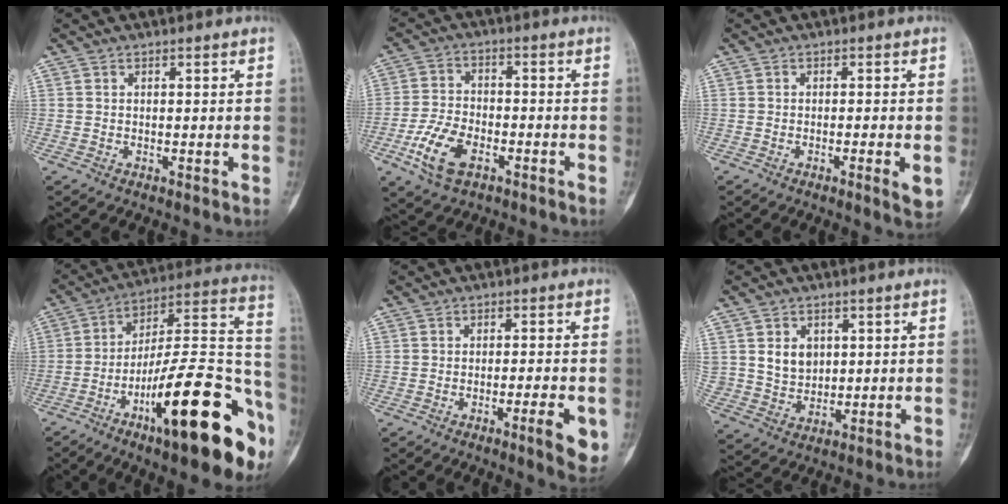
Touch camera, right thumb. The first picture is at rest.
{"total": 9.7, "force": [-4.3, 5.4, 6.8], "torque": [-0.141, 0.014, -0.081]}
{"total": 3.6, "force": [-1.1, 0.6, 3.4], "torque": [-0.053, -0.006, -0.016]}
{"total": 28.1, "force": [-12.2, 7.6, 24.1], "torque": [-0.310, 0.062, -0.186]}
{"total": 6.4, "force": [-2.3, 1.3, 5.9], "torque": [-0.077, -0.004, -0.029]}
{"total": 6.2, "force": [1.8, 4.9, 3.2], "torque": [-0.035, -0.014, 0.043]}